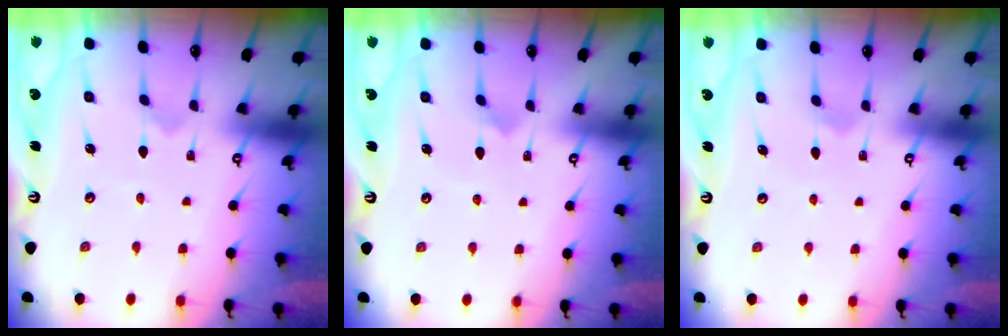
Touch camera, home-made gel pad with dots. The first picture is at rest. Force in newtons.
{"total": 3.8, "press": 3.7, "slide": 0.4}
{"total": 2.8, "press": 2.8, "slide": 0.6}